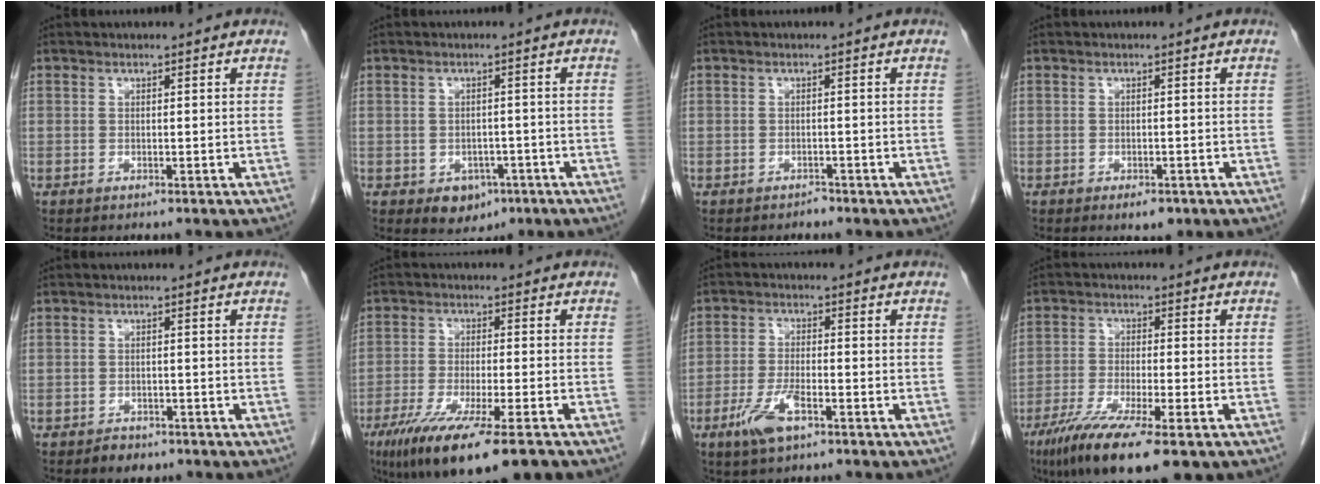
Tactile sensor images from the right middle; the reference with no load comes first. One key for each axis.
{"total": 4.6, "fx": -2.3, "fy": 3.3, "fz": 2.4, "tx": -0.029, "ty": 0.002, "tz": -0.020}
{"total": 0.9, "fx": -0.8, "fy": 0.4, "fz": 0.0, "tx": -0.003, "ty": 0.000, "tz": -0.015}
{"total": 2.5, "fx": -1.5, "fy": 1.3, "fz": 1.6, "tx": -0.019, "ty": 0.000, "tz": -0.012}
{"total": 2.5, "fx": -1.9, "fy": 1.4, "fz": 0.8, "tx": -0.017, "ty": 0.001, "tz": -0.022}
{"total": 15.2, "fx": -10.3, "fy": 1.6, "fz": 11.2, "tx": -0.179, "ty": -0.042, "tz": -0.166}
{"total": 5.9, "fx": -3.2, "fy": 1.7, "fz": 4.7, "tx": -0.100, "ty": -0.006, "tz": -0.058}
{"total": 13.7, "fx": -8.7, "fy": 2.4, "fz": 10.3, "tx": -0.177, "ty": -0.035, "tz": -0.141}